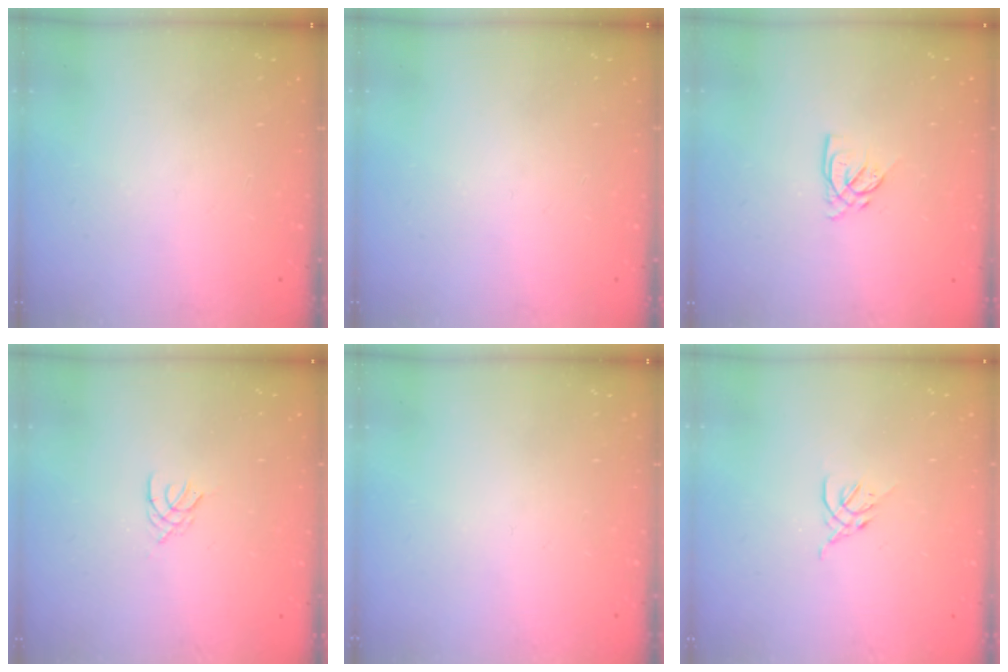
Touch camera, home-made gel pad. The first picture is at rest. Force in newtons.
{"total": 0.0}
{"total": 4.2, "press": 4.2, "slide": 0.3}
{"total": 2.1, "press": 2.0, "slide": 0.4}
{"total": 0.0}
{"total": 2.6, "press": 2.5, "slide": 0.8}